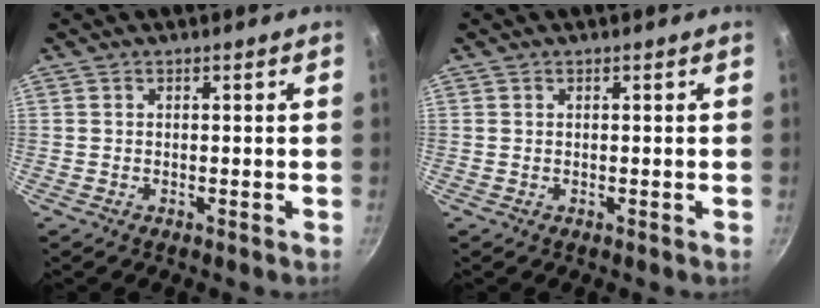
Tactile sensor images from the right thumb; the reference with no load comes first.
{"total": 0.0}